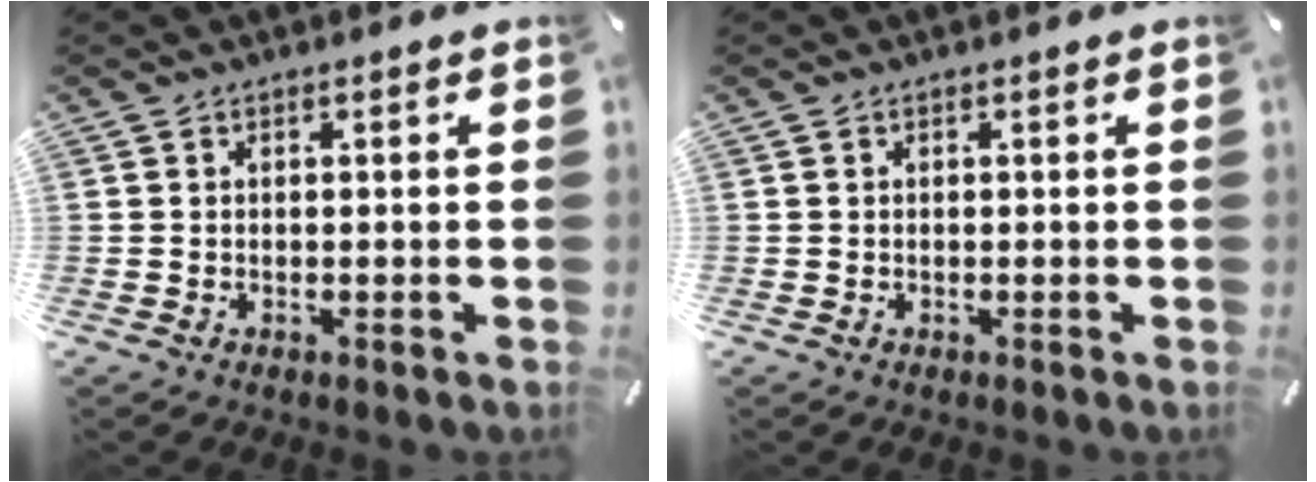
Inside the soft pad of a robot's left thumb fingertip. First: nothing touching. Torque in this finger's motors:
{"motor_torque": [0.00, 0.00, 0.00, 0.01, 0.00]}